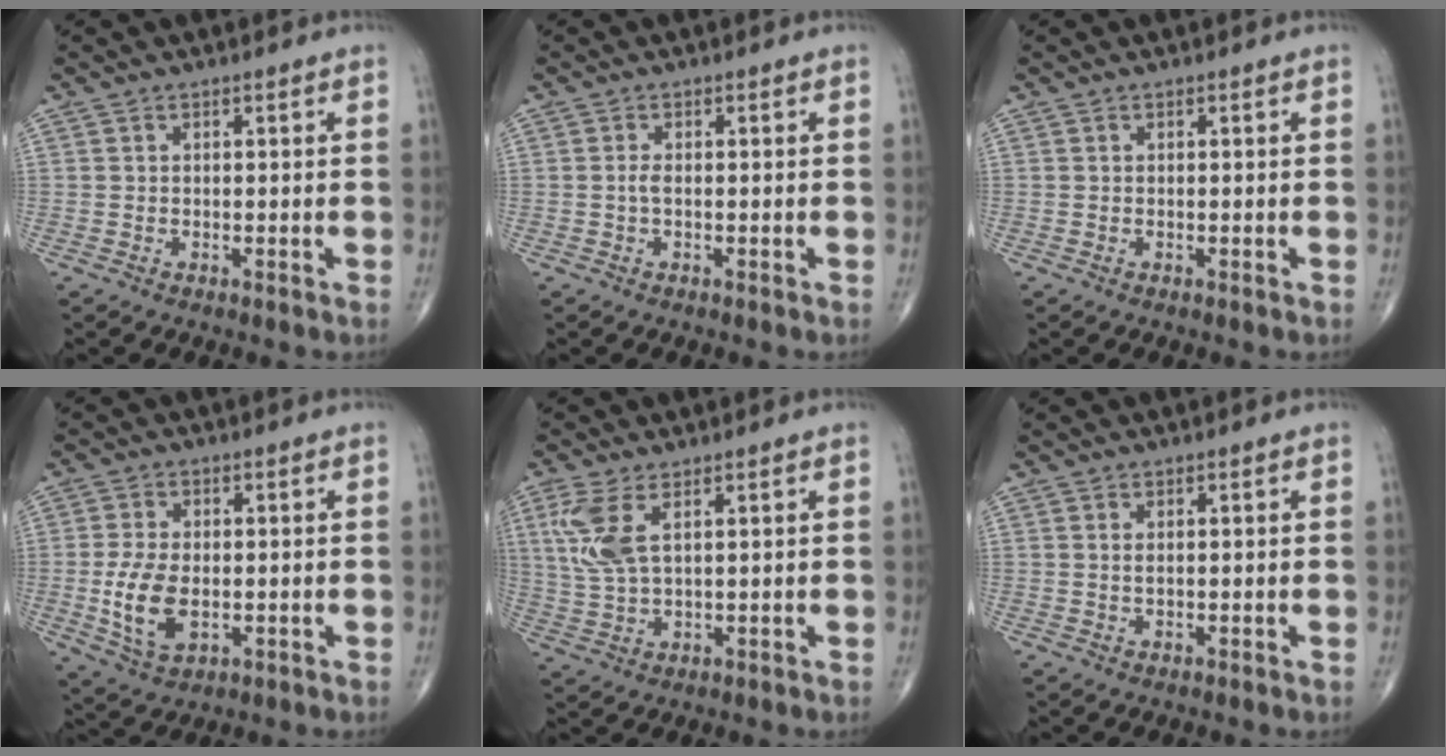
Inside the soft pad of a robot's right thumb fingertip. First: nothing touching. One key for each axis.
{"total": 1.0, "fx": -0.1, "fy": 0.3, "fz": 0.9, "tx": -0.023, "ty": -0.001, "tz": -0.004}
{"total": 0.0}
{"total": 9.0, "fx": -1.2, "fy": 5.1, "fz": 7.3, "tx": -0.142, "ty": -0.009, "tz": -0.016}
{"total": 7.3, "fx": 2.8, "fy": 2.9, "fz": 6.1, "tx": -0.153, "ty": -0.005, "tz": 0.063}
{"total": 0.9, "fx": 0.2, "fy": 0.3, "fz": 0.8, "tx": -0.016, "ty": -0.003, "tz": 0.006}